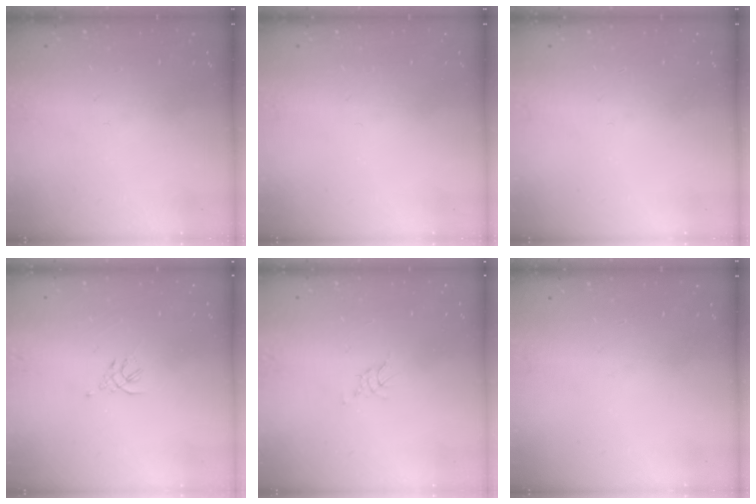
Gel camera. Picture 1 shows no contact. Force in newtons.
{"total": 0.0}
{"total": 0.0}
{"total": 1.5, "press": 1.4, "slide": 0.6}
{"total": 1.4, "press": 1.4, "slide": 0.2}
{"total": 0.0}